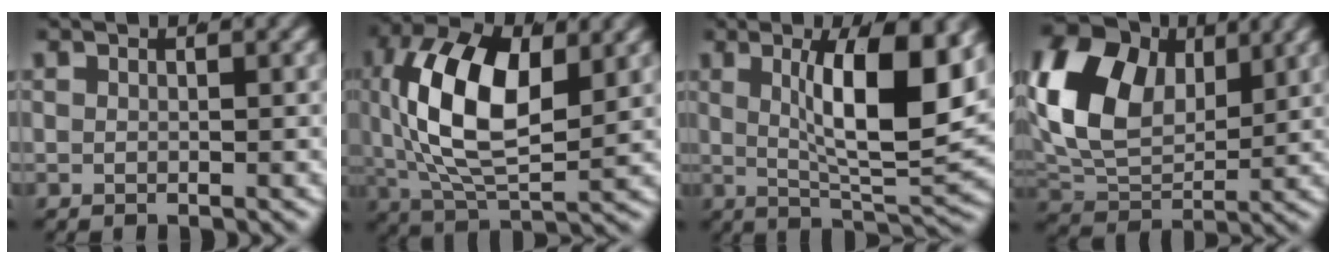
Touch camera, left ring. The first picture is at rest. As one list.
[{"total": 9.8, "force": [1.3, 5.0, 8.3], "torque": [-0.168, -0.012, 0.034]}, {"total": 9.2, "force": [2.1, 2.0, 8.7], "torque": [-0.138, -0.010, 0.042]}, {"total": 13.2, "force": [4.0, 9.7, 8.0], "torque": [-0.167, -0.006, 0.068]}]